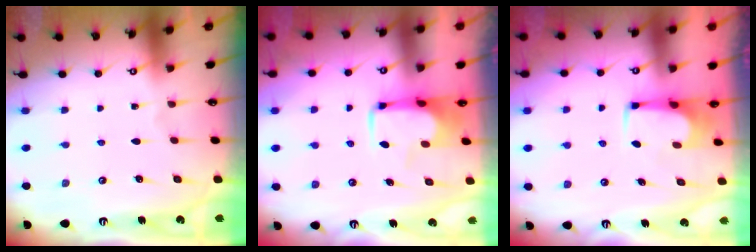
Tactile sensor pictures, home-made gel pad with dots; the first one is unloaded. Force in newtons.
{"total": 2.2, "press": 2.1, "slide": 0.8}
{"total": 3.4, "press": 3.4, "slide": 0.2}